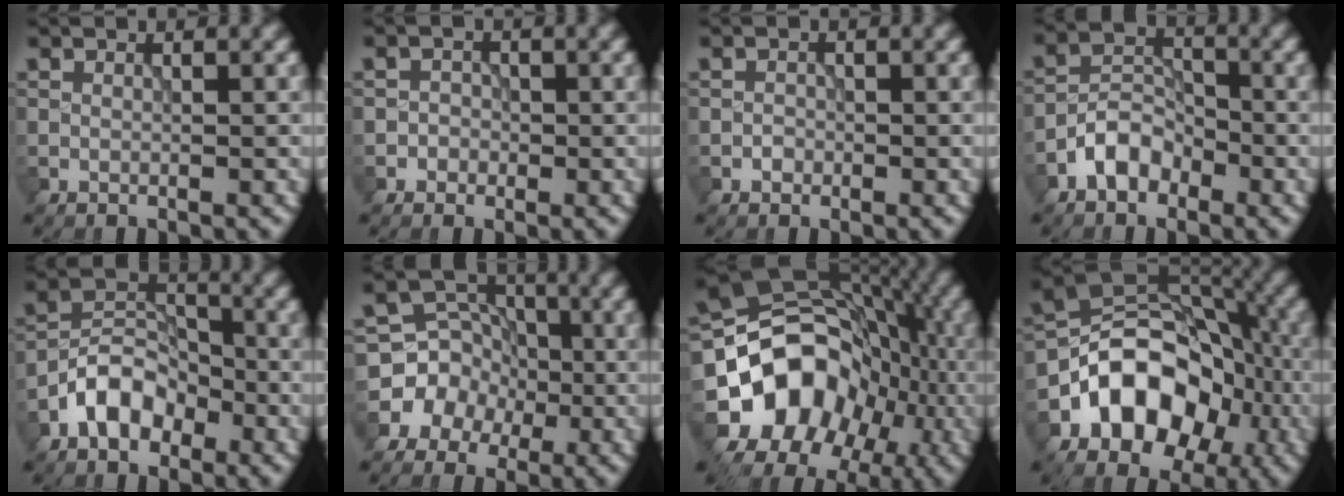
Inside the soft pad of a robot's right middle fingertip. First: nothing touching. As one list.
[{"total": 1.5, "force": [-0.6, 1.4, 0.1], "torque": [0.019, 0.006, -0.018]}, {"total": 0.7, "force": [-0.4, 0.6, 0.2], "torque": [0.000, -0.001, -0.007]}, {"total": 3.5, "force": [-2.2, 2.2, 1.7], "torque": [-0.026, 0.011, -0.048]}, {"total": 5.0, "force": [-2.8, 3.2, 2.6], "torque": [-0.044, 0.010, -0.060]}, {"total": 5.6, "force": [-2.4, 5.1, 0.8], "torque": [0.015, 0.011, -0.067]}, {"total": 14.7, "force": [-4.5, 11.8, 7.6], "torque": [-0.128, 0.012, -0.093]}, {"total": 10.1, "force": [-4.0, 7.4, 5.7], "torque": [-0.068, 0.012, -0.077]}]